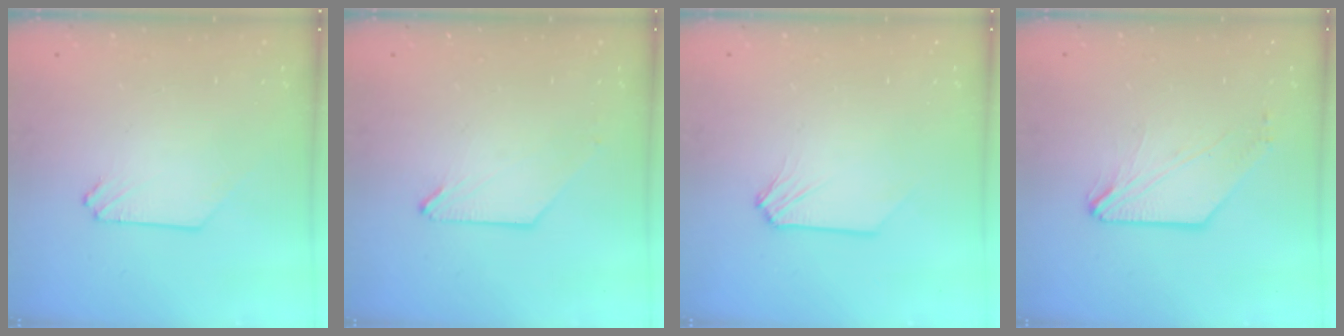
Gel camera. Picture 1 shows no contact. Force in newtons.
{"total": 0.7, "press": 0.7, "slide": 0.1}
{"total": 0.0}
{"total": 1.3, "press": 1.3, "slide": 0.3}